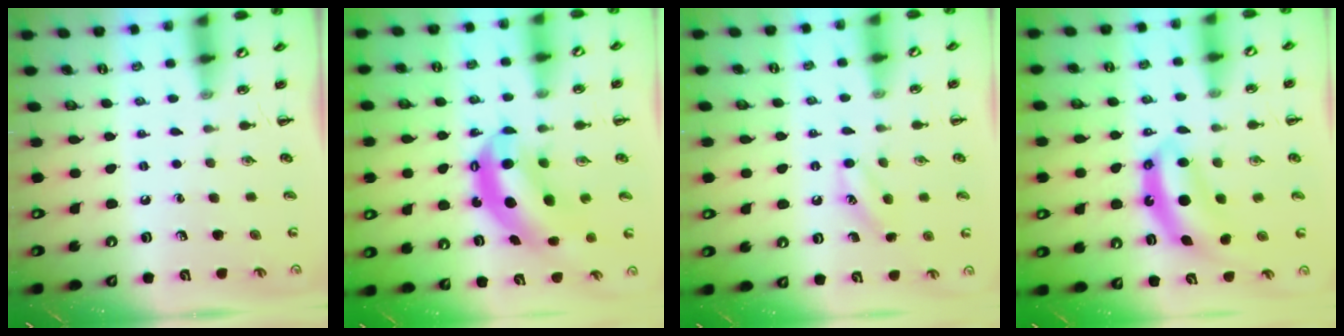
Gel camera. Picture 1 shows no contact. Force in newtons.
{"total": 10.1, "press": 9.7, "slide": 2.7}
{"total": 7.7, "press": 7.4, "slide": 1.9}
{"total": 7.2, "press": 7.2, "slide": 0.7}